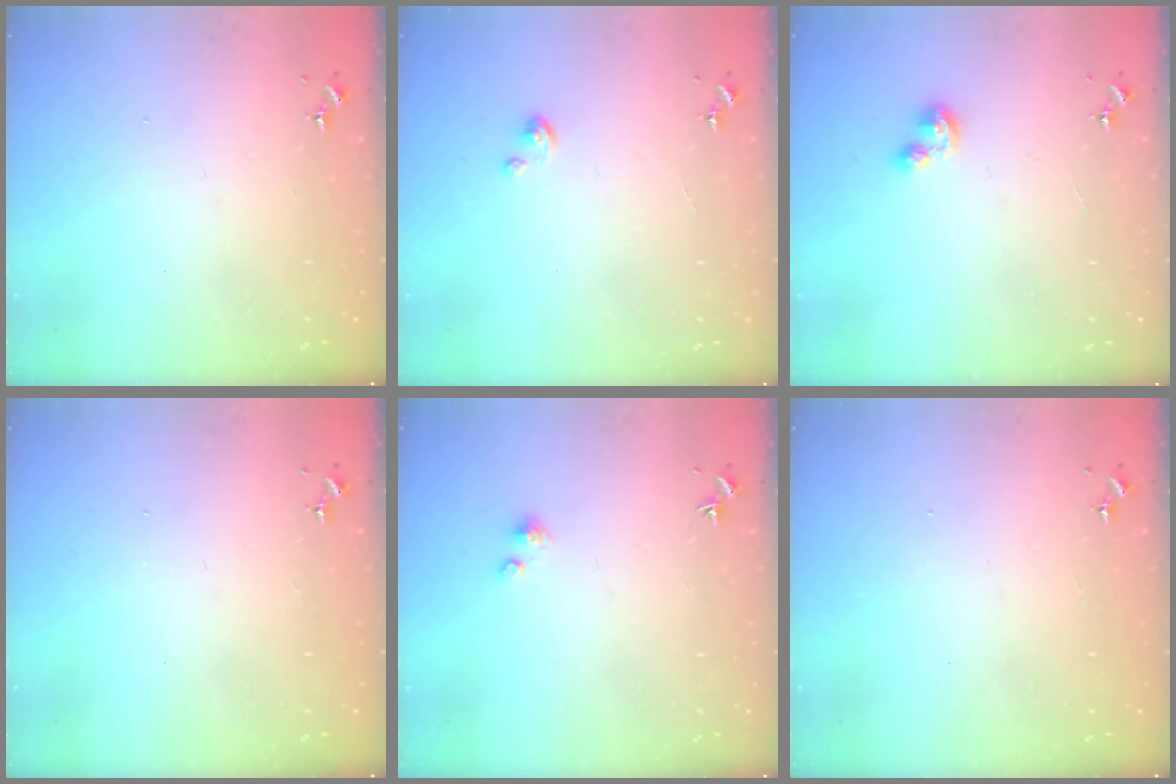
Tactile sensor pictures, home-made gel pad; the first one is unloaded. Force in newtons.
{"total": 2.8, "press": 2.8, "slide": 0.2}
{"total": 6.1, "press": 6.1, "slide": 0.8}
{"total": 0.0}
{"total": 2.2, "press": 2.2, "slide": 0.2}
{"total": 0.0}